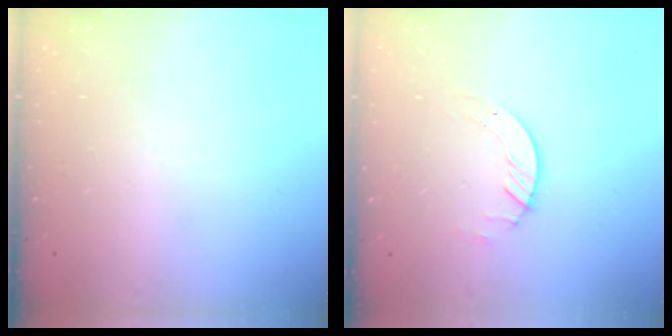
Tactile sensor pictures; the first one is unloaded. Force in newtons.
{"total": 2.0, "press": 2.0, "slide": 0.2}